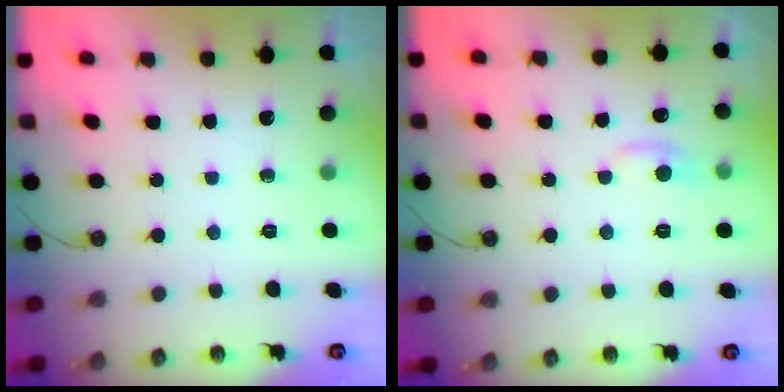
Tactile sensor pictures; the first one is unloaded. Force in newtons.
{"total": 1.1, "press": 0.7, "slide": 0.8}